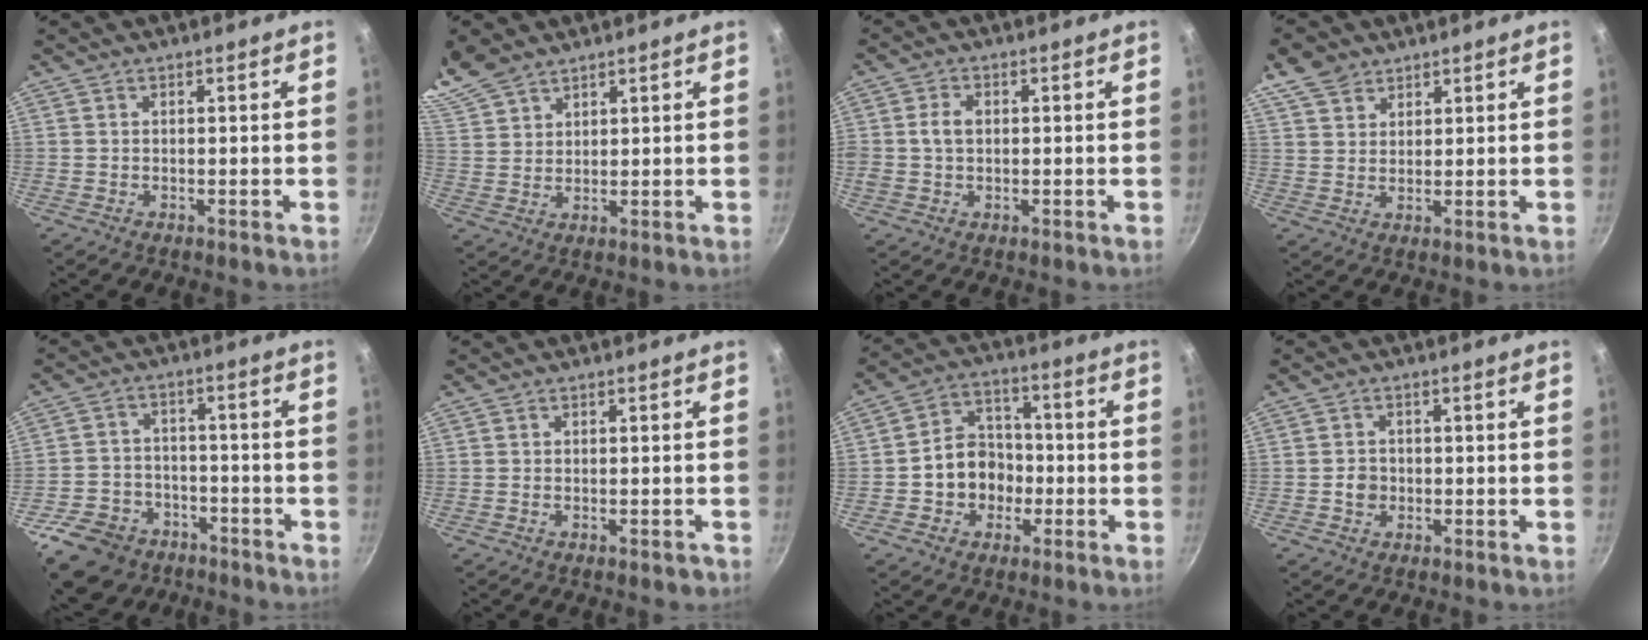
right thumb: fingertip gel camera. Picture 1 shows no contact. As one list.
[{"total": 9.8, "force": [7.9, 4.8, 3.3], "torque": [-0.065, 0.001, 0.165]}, {"total": 3.8, "force": [0.2, 2.8, 2.6], "torque": [-0.043, 0.008, 0.000]}, {"total": 6.2, "force": [4.4, 3.9, 2.0], "torque": [-0.019, -0.007, 0.083]}, {"total": 14.5, "force": [-9.3, 9.7, 5.5], "torque": [-0.089, 0.059, -0.148]}, {"total": 0.9, "force": [-0.5, 0.6, 0.5], "torque": [-0.004, 0.008, -0.004]}, {"total": 10.1, "force": [-2.2, 8.6, 4.9], "torque": [-0.041, 0.035, -0.040]}, {"total": 2.8, "force": [-0.7, 2.4, 1.2], "torque": [-0.008, 0.010, -0.013]}]